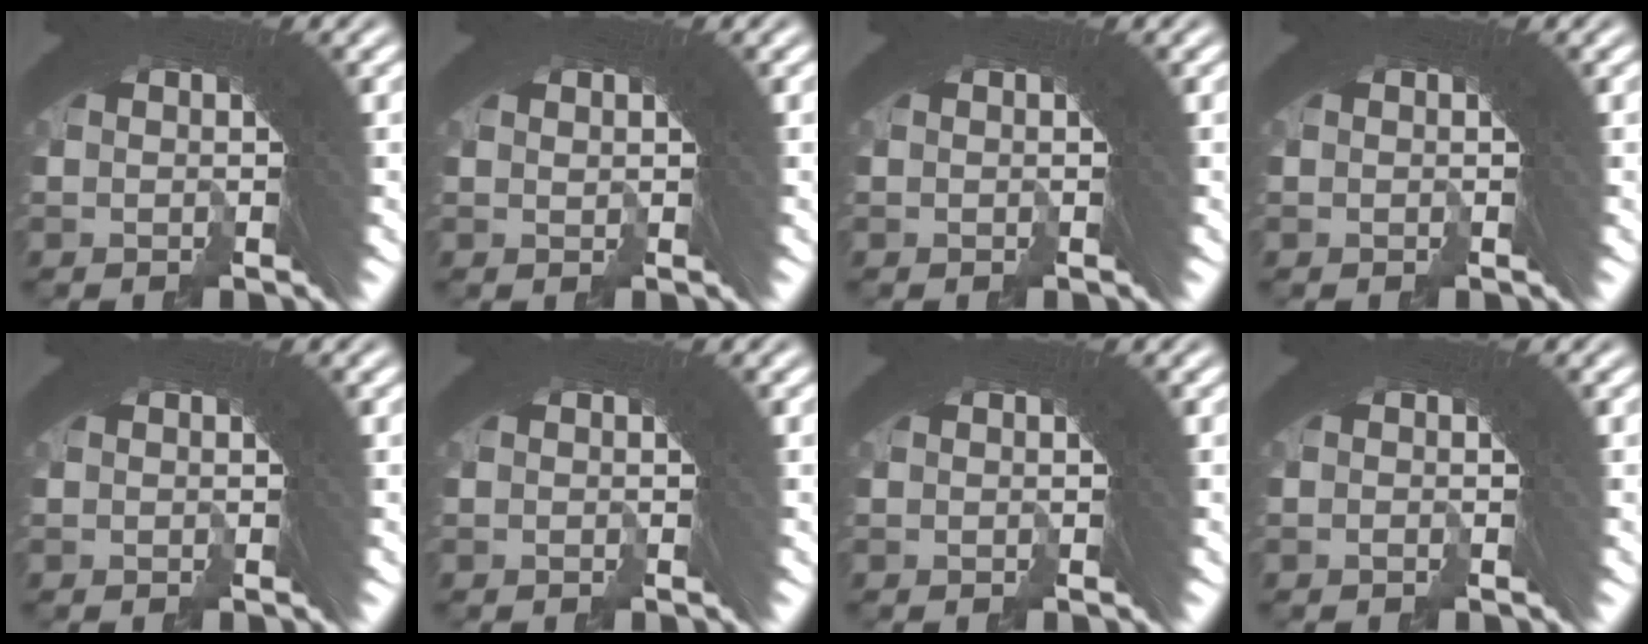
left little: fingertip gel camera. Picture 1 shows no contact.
{"total": 0.8, "force": [0.8, -0.2, 0.3], "torque": [0.012, 0.004, 0.017]}
{"total": 0.0}
{"total": 0.0}
{"total": 0.0}
{"total": 0.0}
{"total": 0.0}
{"total": 0.6, "force": [-0.6, -0.1, 0.1], "torque": [-0.003, 0.001, -0.012]}